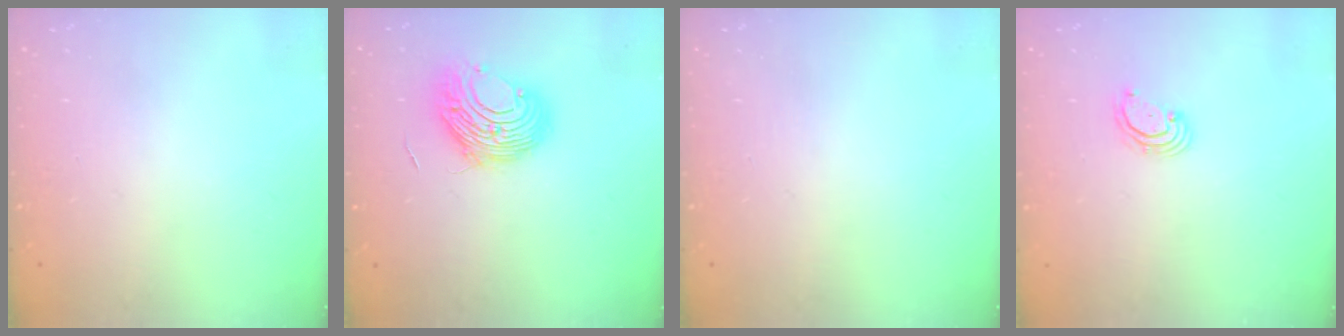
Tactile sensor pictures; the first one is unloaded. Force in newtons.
{"total": 11.1, "press": 11.1, "slide": 0.9}
{"total": 0.0}
{"total": 2.7, "press": 2.6, "slide": 0.6}